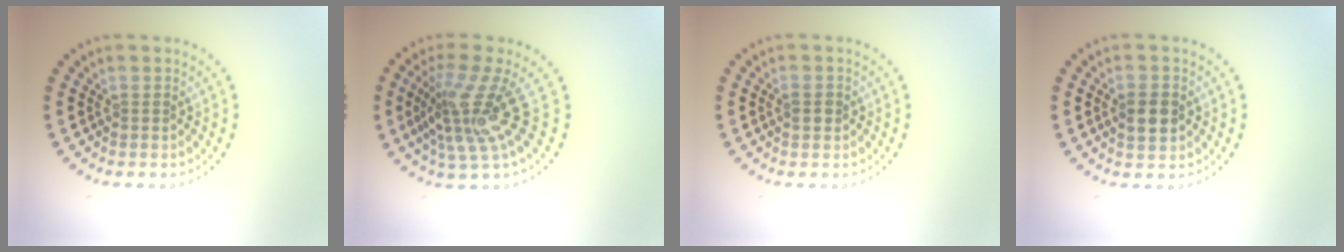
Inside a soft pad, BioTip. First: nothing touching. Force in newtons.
{"total": 4.7, "press": 3.1, "slide": 3.6}
{"total": 1.2, "press": 1.2, "slide": 0.0}
{"total": 2.4, "press": 2.4, "slide": 0.2}